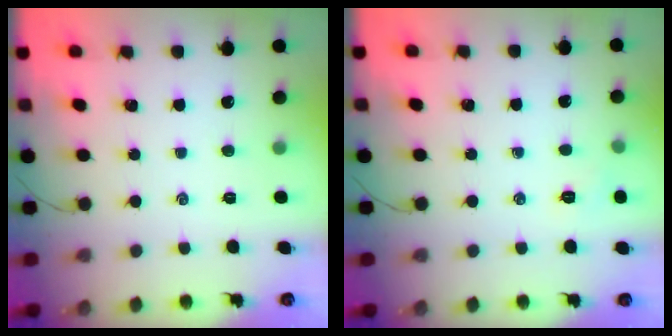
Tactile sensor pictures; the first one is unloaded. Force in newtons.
{"total": 4.3, "press": 4.2, "slide": 1.1}